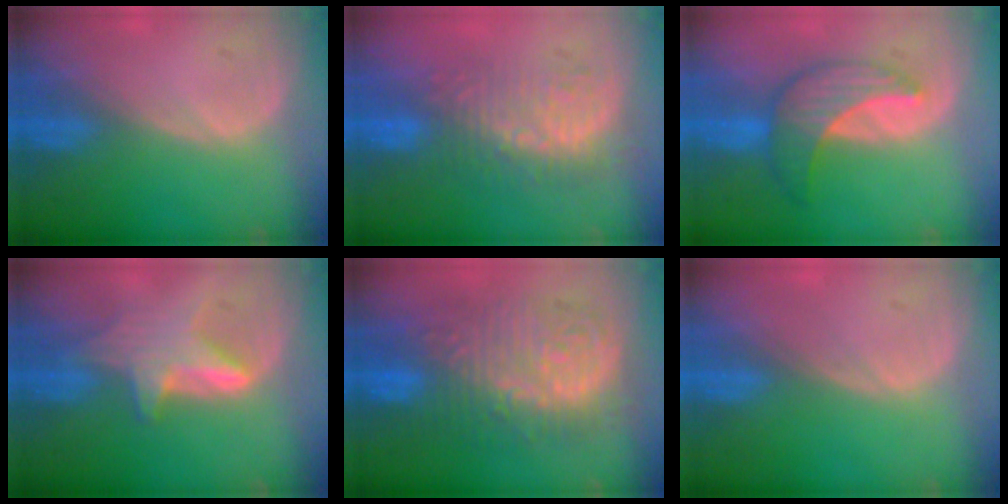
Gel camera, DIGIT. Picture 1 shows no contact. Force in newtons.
{"total": 9.2, "press": 8.5, "slide": 3.6}
{"total": 7.0, "press": 6.9, "slide": 1.0}
{"total": 5.9, "press": 5.8, "slide": 0.8}
{"total": 13.4, "press": 13.3, "slide": 1.4}
{"total": 0.0}